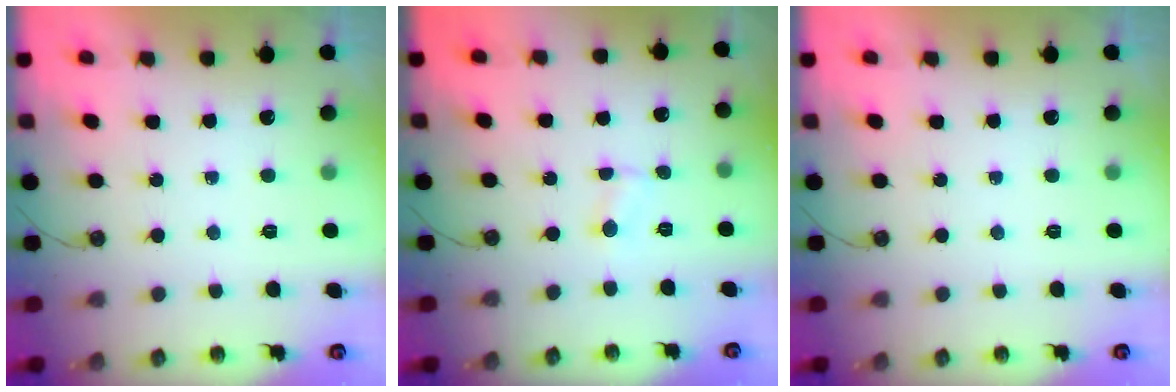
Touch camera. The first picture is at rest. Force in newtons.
{"total": 1.1, "press": 1.0, "slide": 0.3}
{"total": 0.0}